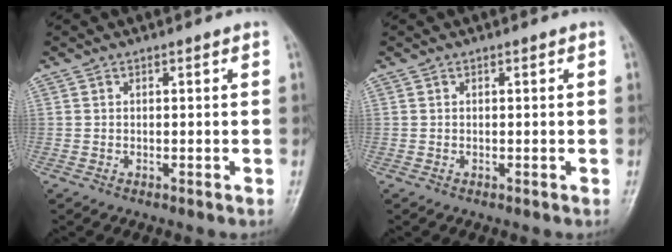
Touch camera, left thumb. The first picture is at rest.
{"total": 0.0}